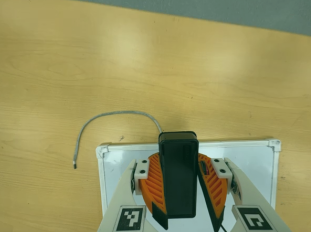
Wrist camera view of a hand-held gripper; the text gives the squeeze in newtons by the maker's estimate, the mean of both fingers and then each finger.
{"total": 9.3, "left": 9.1, "right": 9.4}